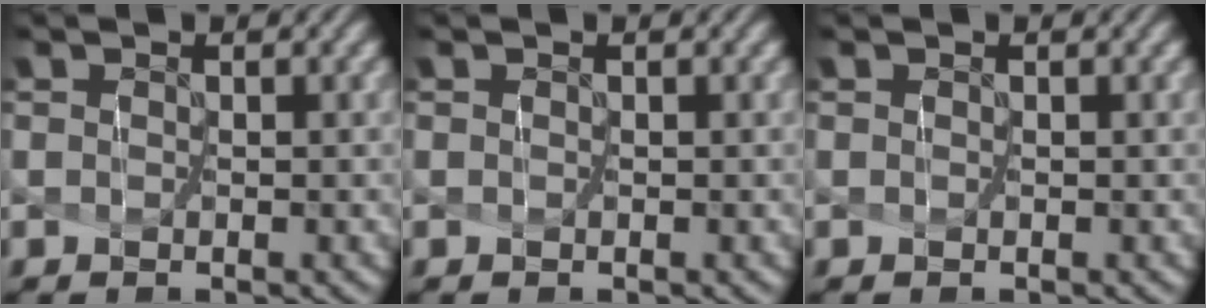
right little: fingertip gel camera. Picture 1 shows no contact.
{"total": 0.0}
{"total": 0.0}